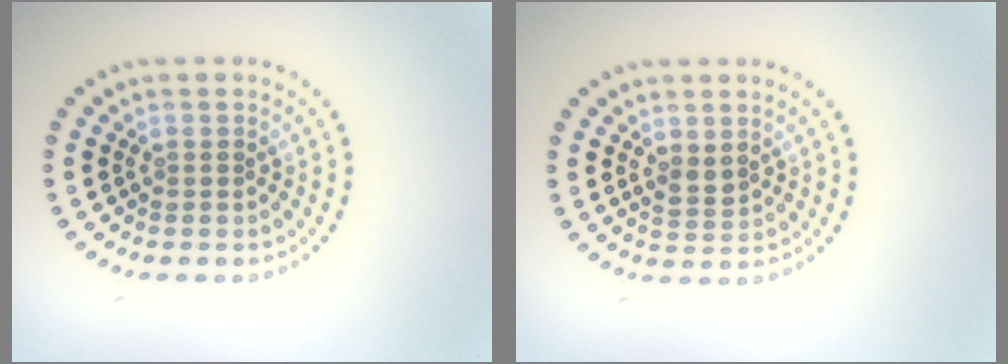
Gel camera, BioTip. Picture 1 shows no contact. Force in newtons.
{"total": 1.2, "press": 1.1, "slide": 0.5}